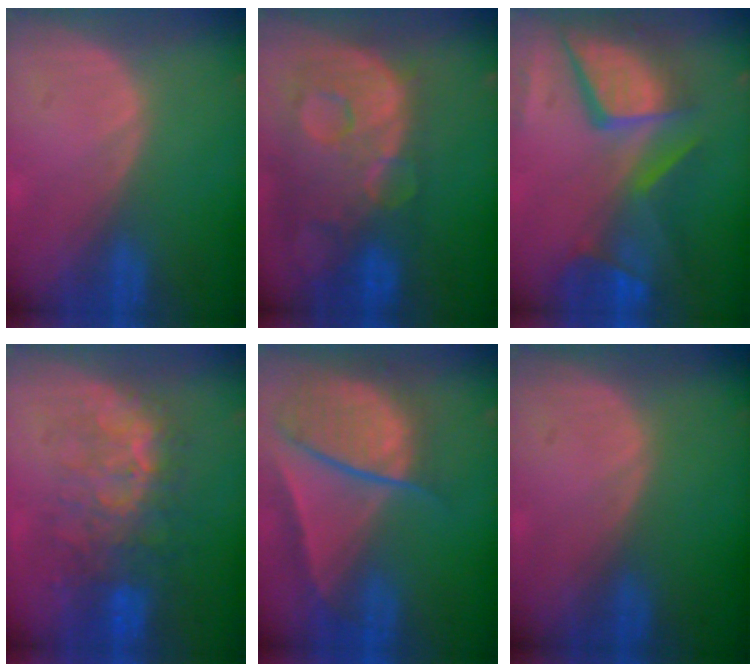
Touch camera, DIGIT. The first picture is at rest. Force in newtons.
{"total": 13.8, "press": 11.3, "slide": 8.0}
{"total": 12.4, "press": 10.1, "slide": 7.1}
{"total": 9.1, "press": 8.5, "slide": 3.1}
{"total": 10.1, "press": 8.3, "slide": 5.7}
{"total": 0.0}